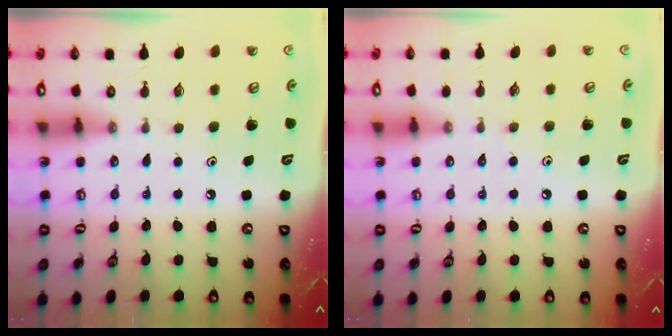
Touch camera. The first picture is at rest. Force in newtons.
{"total": 1.8, "press": 1.7, "slide": 0.4}